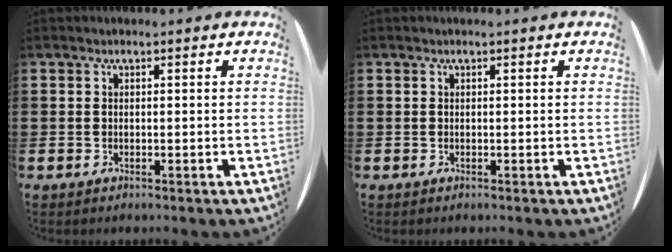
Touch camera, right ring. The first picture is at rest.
{"total": 0.0}